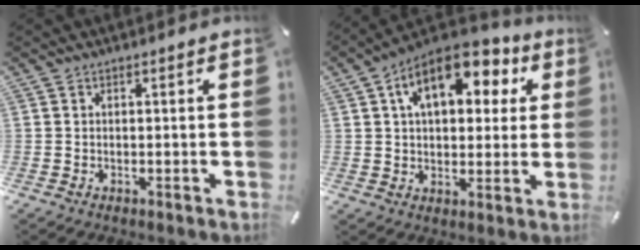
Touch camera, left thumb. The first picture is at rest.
{"total": 14.5, "force": [6.4, 8.7, 9.6], "torque": [-0.148, -0.014, 0.110]}